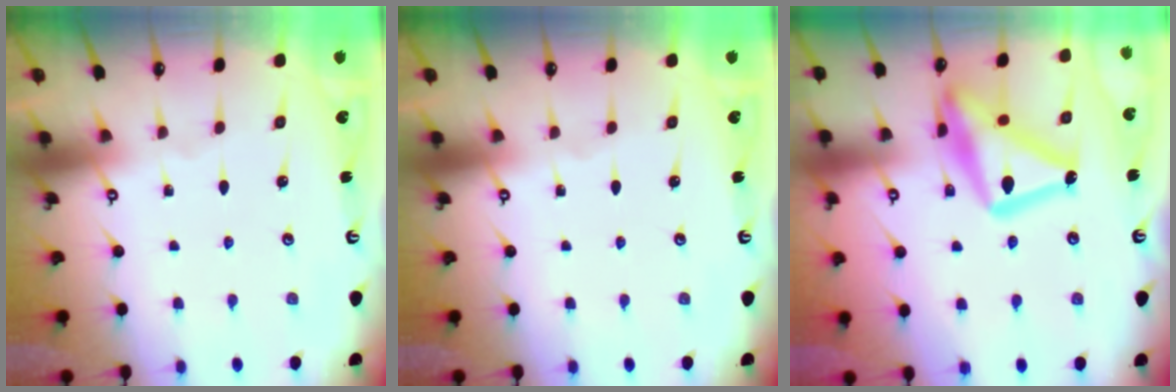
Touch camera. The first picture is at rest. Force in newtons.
{"total": 0.0}
{"total": 20.6, "press": 20.6, "slide": 1.5}